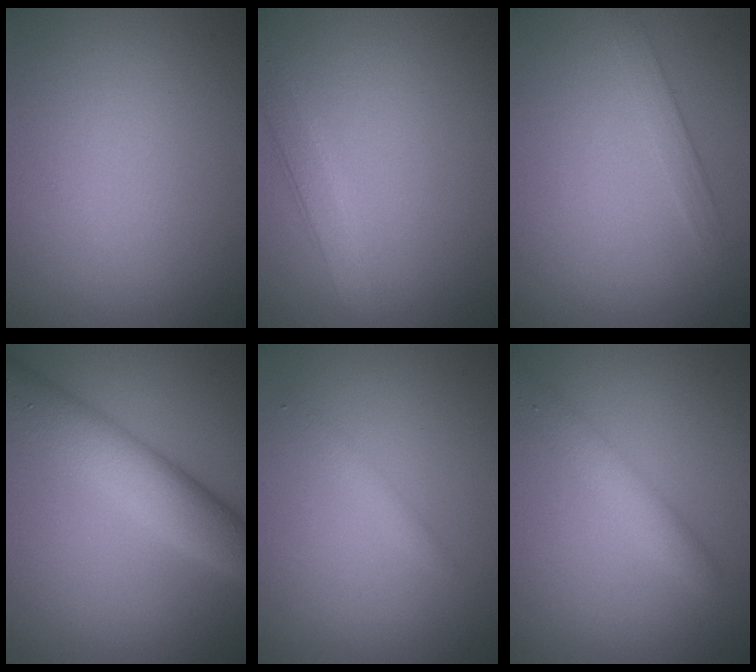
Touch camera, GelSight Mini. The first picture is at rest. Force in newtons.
{"total": 2.9, "press": 2.9, "slide": 0.2}
{"total": 1.5, "press": 1.5, "slide": 0.1}
{"total": 6.6, "press": 6.6, "slide": 0.2}
{"total": 1.0, "press": 1.0, "slide": 0.1}
{"total": 2.8, "press": 2.8, "slide": 0.0}